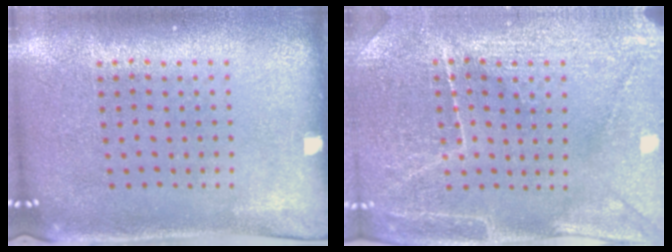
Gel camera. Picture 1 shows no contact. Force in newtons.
{"total": 3.6, "press": 3.5, "slide": 0.7}